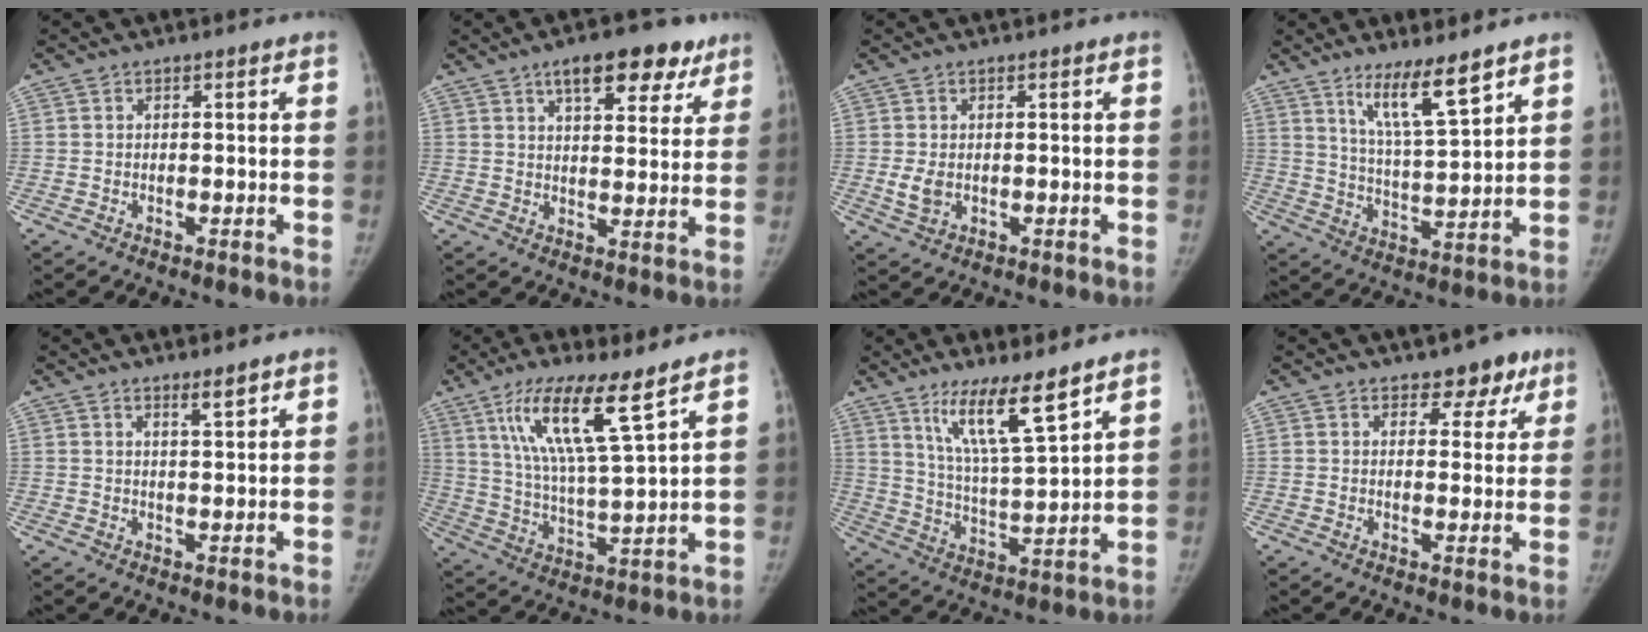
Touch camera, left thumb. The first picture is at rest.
{"total": 12.4, "force": [7.5, 5.8, 8.1], "torque": [-0.068, -0.020, 0.102]}
{"total": 3.0, "force": [-0.3, 2.1, 2.2], "torque": [-0.043, -0.006, -0.002]}
{"total": 10.2, "force": [7.1, 1.3, 7.2], "torque": [-0.123, -0.057, 0.135]}
{"total": 2.5, "force": [1.9, 0.3, 1.6], "torque": [-0.023, -0.017, 0.033]}
{"total": 14.9, "force": [8.7, 1.9, 12.0], "torque": [-0.223, -0.046, 0.168]}
{"total": 12.3, "force": [8.4, 1.5, 8.8], "torque": [-0.151, -0.063, 0.162]}
{"total": 5.6, "force": [3.7, 3.4, 2.3], "torque": [0.014, -0.015, 0.045]}